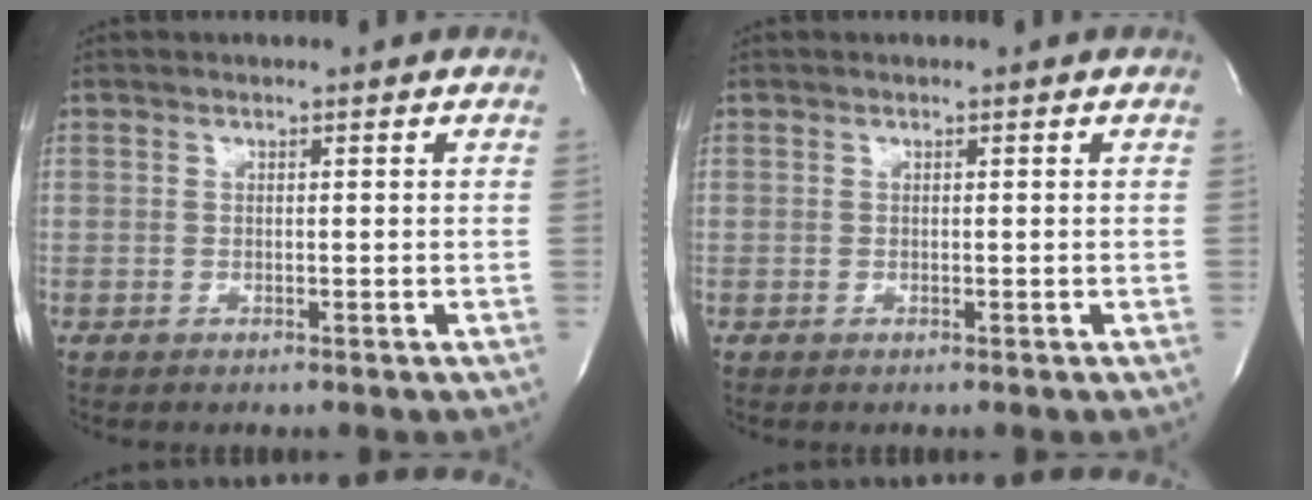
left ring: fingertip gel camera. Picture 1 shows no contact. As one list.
[{"total": 0.0}]